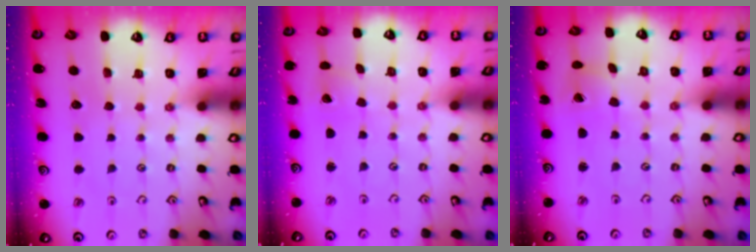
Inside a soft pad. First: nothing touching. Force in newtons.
{"total": 1.3, "press": 1.3, "slide": 0.1}
{"total": 2.2, "press": 2.2, "slide": 0.3}